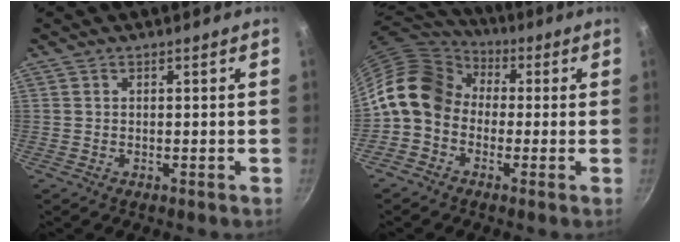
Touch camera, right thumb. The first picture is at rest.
{"total": 13.7, "force": [0.3, 11.0, 8.2], "torque": [-0.124, 0.040, -0.018]}